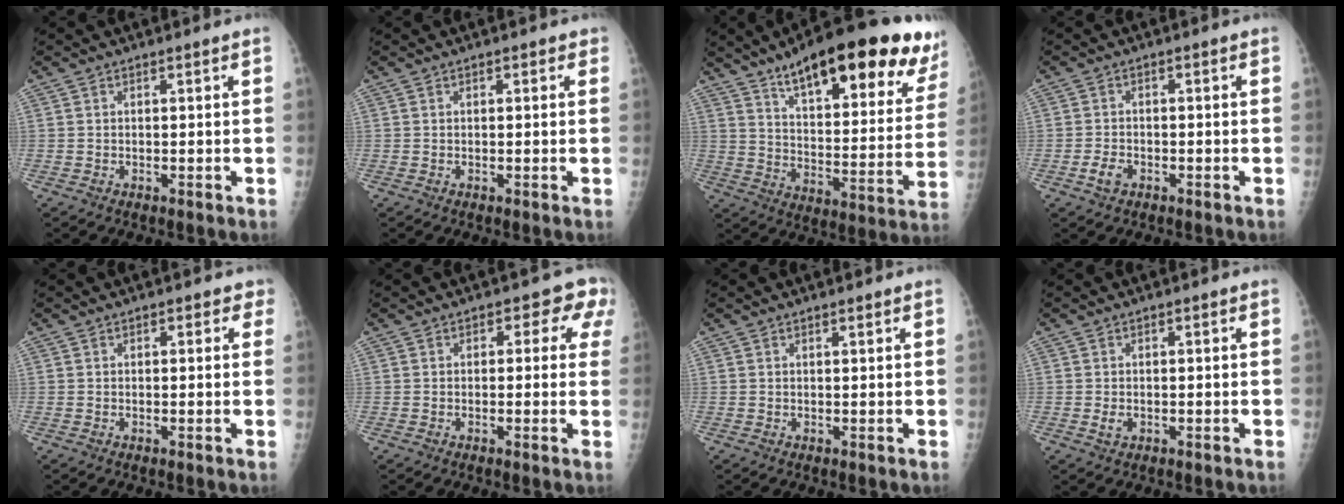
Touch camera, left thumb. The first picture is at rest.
{"total": 0.9, "force": [0.5, 0.6, 0.6], "torque": [0.001, 0.000, 0.001]}
{"total": 28.7, "force": [18.4, 8.1, 20.5], "torque": [-0.258, -0.053, 0.260]}
{"total": 2.6, "force": [-1.3, 1.7, 1.5], "torque": [-0.029, 0.008, -0.023]}
{"total": 1.7, "force": [0.9, 1.2, 0.9], "torque": [0.012, 0.002, 0.002]}
{"total": 4.8, "force": [1.7, 3.2, 3.1], "torque": [0.015, 0.003, 0.003]}
{"total": 0.6, "force": [0.5, 0.2, 0.4], "torque": [-0.007, -0.002, 0.007]}
{"total": 1.4, "force": [-0.3, 1.0, 0.9], "torque": [-0.017, -0.001, -0.005]}